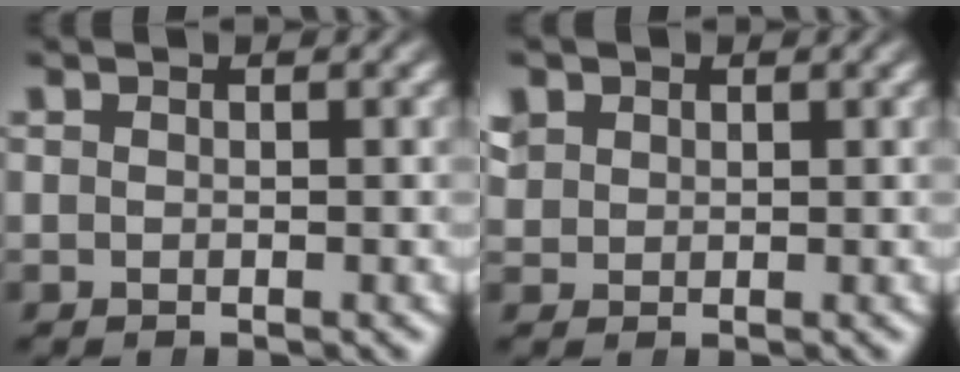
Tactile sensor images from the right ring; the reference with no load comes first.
{"total": 2.6, "force": [1.2, 2.1, 0.9], "torque": [-0.021, 0.003, 0.026]}